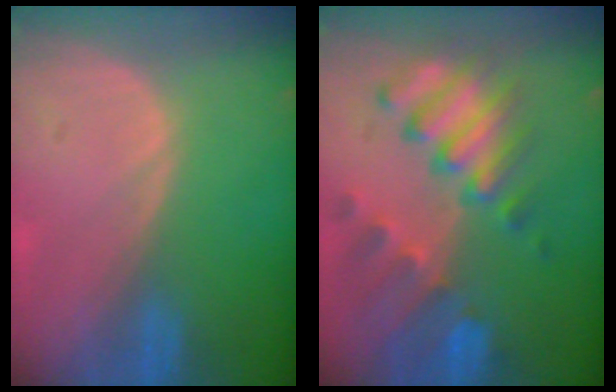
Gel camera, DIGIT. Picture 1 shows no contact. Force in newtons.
{"total": 10.4, "press": 9.0, "slide": 5.2}